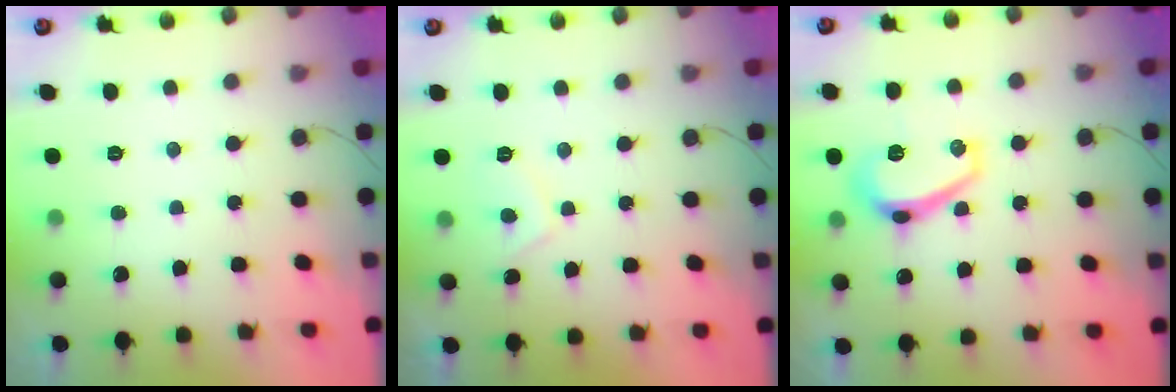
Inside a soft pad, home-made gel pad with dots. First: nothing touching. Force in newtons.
{"total": 2.8, "press": 2.8, "slide": 0.7}
{"total": 9.5, "press": 9.5, "slide": 0.8}